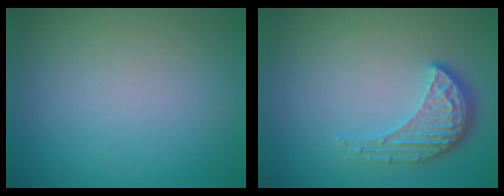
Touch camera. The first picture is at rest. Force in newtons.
{"total": 4.1, "press": 3.1, "slide": 2.7}